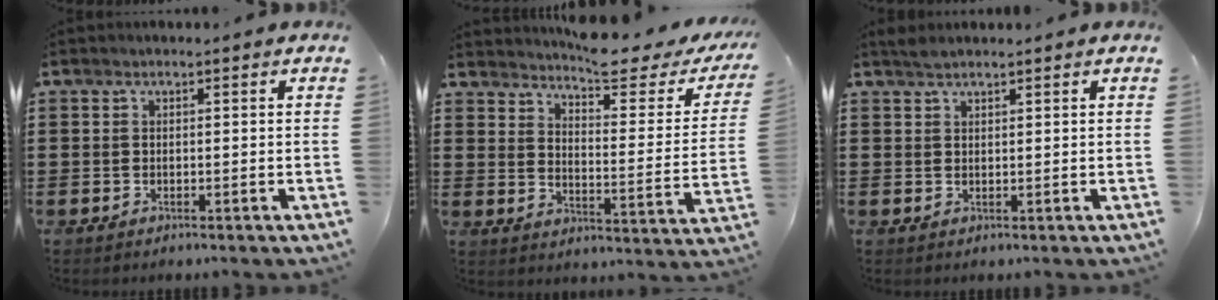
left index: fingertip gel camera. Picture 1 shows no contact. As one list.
[{"total": 6.7, "force": [6.0, 0.6, 2.9], "torque": [-0.060, -0.039, 0.099]}, {"total": 1.6, "force": [1.5, 0.3, 0.6], "torque": [-0.015, 0.000, 0.028]}]